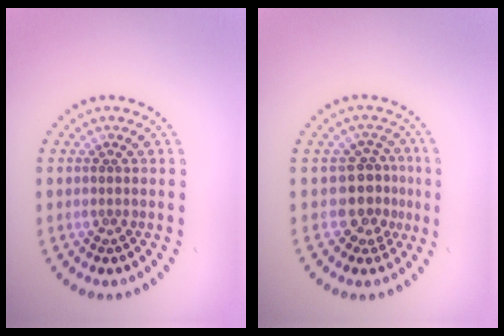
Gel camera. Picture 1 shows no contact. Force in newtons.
{"total": 3.1, "press": 2.5, "slide": 1.9}